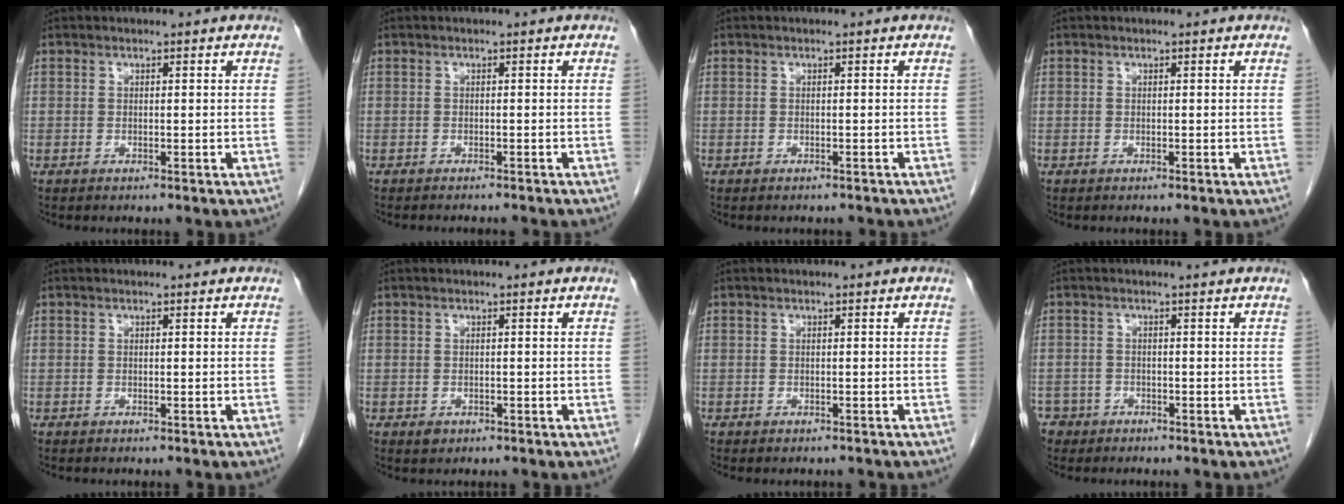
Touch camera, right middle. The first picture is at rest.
{"total": 4.7, "force": [-4.4, 0.3, 1.7], "torque": [-0.018, -0.011, -0.053]}
{"total": 3.9, "force": [-3.6, 0.9, 1.2], "torque": [-0.021, -0.006, -0.040]}
{"total": 0.0}
{"total": 0.0}
{"total": 1.0, "force": [-0.5, 0.8, 0.4], "torque": [-0.006, 0.001, -0.002]}
{"total": 3.2, "force": [-2.9, 0.9, 1.1], "torque": [-0.017, -0.004, -0.033]}
{"total": 2.5, "force": [-1.8, 1.8, 0.2], "torque": [0.004, 0.007, -0.029]}